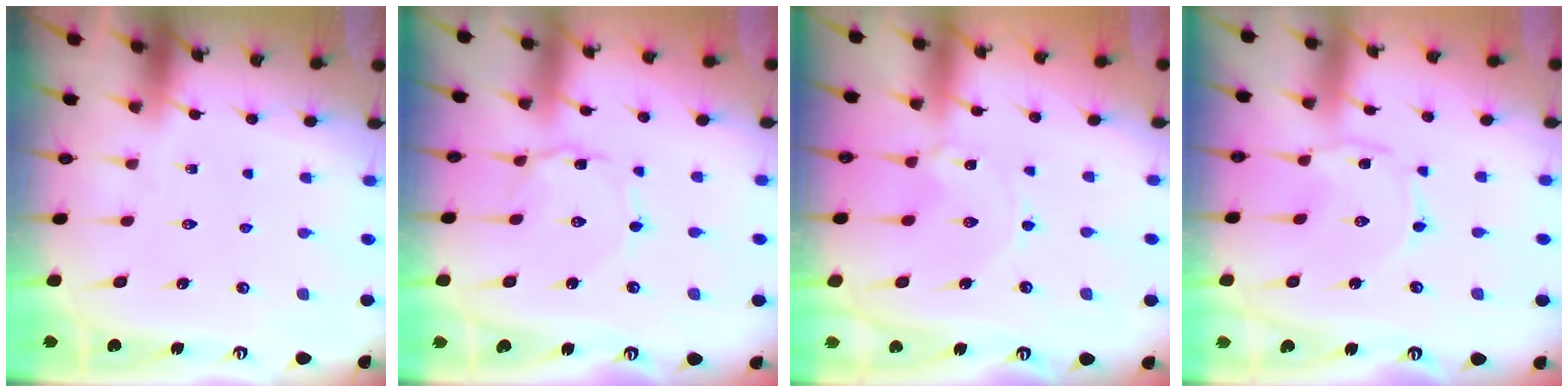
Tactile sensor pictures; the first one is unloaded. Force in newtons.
{"total": 2.1, "press": 2.0, "slide": 0.2}
{"total": 0.7, "press": 0.7, "slide": 0.0}
{"total": 0.5, "press": 0.5, "slide": 0.1}